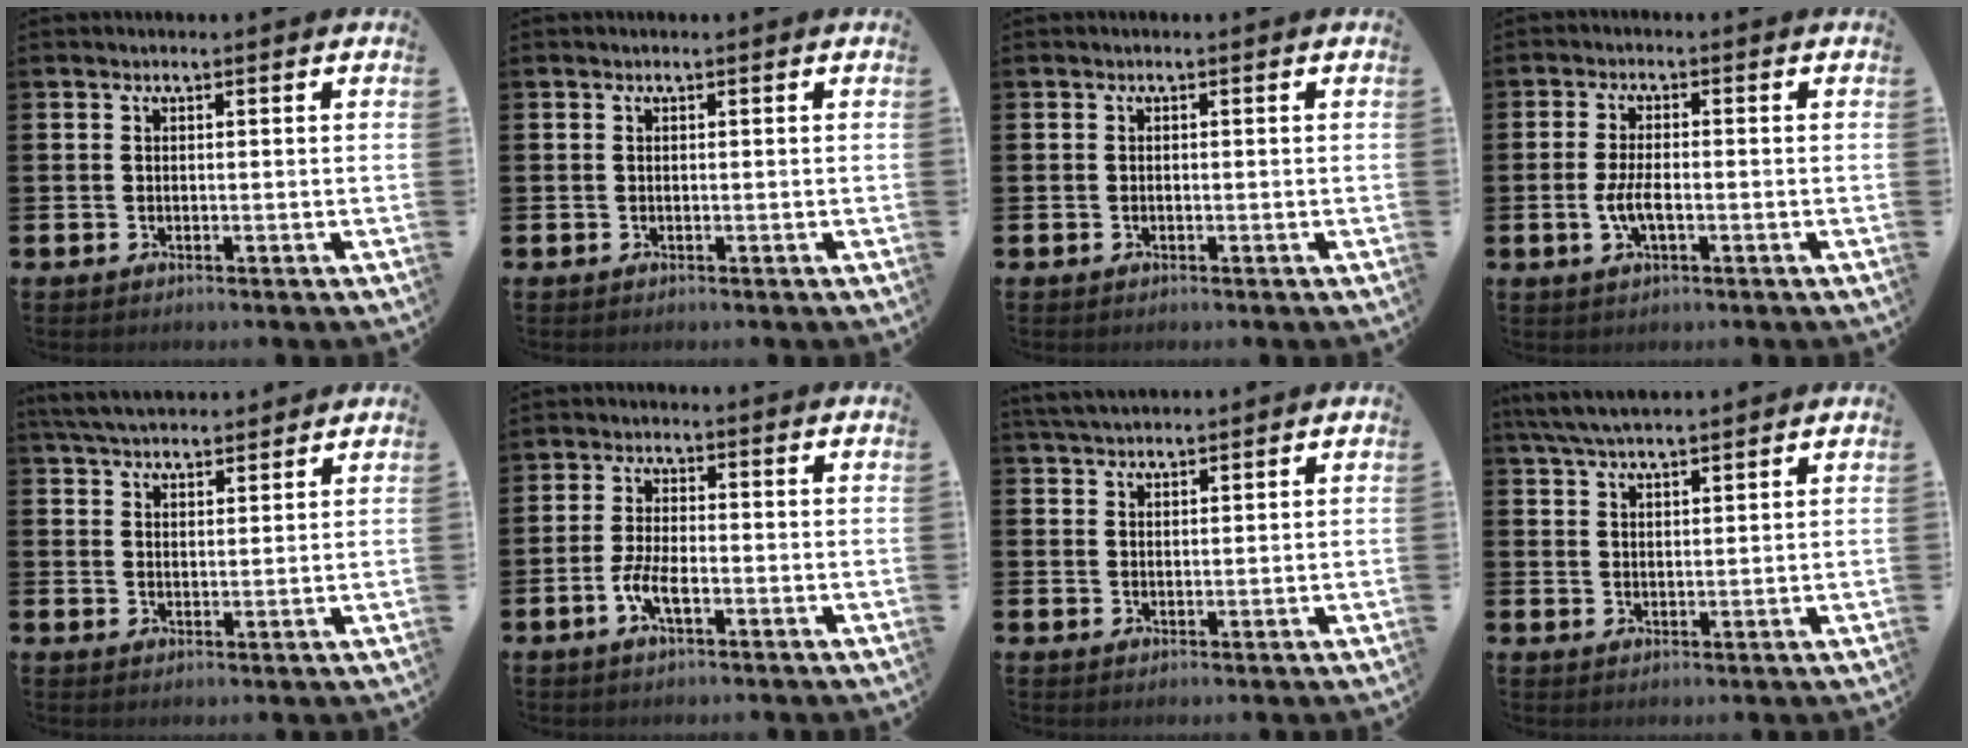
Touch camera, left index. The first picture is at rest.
{"total": 0.0}
{"total": 0.0}
{"total": 3.6, "force": [-0.8, 1.4, 3.2], "torque": [-0.058, -0.001, -0.018]}
{"total": 5.0, "force": [4.8, 0.9, 0.8], "torque": [-0.034, -0.016, 0.090]}
{"total": 3.9, "force": [-1.5, 1.3, 3.3], "torque": [-0.071, 0.002, -0.031]}
{"total": 3.2, "force": [3.1, 0.6, 0.7], "torque": [-0.017, -0.009, 0.057]}
{"total": 4.9, "force": [4.5, 0.6, 1.7], "torque": [-0.041, -0.015, 0.083]}